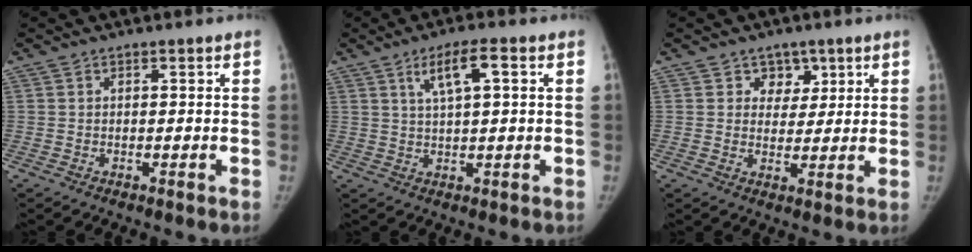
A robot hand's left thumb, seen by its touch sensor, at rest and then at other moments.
{"total": 6.0, "force": [2.2, 1.3, 5.4], "torque": [-0.098, 0.005, 0.042]}
{"total": 4.3, "force": [2.3, 3.6, 0.8], "torque": [0.024, -0.009, 0.033]}